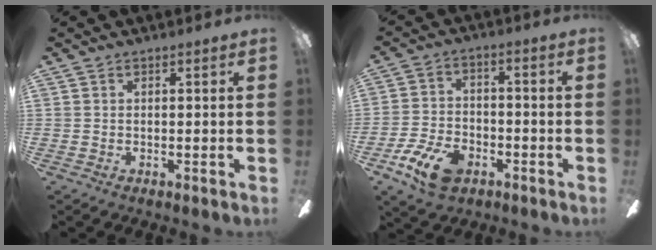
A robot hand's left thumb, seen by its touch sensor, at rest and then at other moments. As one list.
[{"total": 11.4, "force": [-6.3, 6.9, 6.5], "torque": [-0.138, 0.038, -0.114]}]